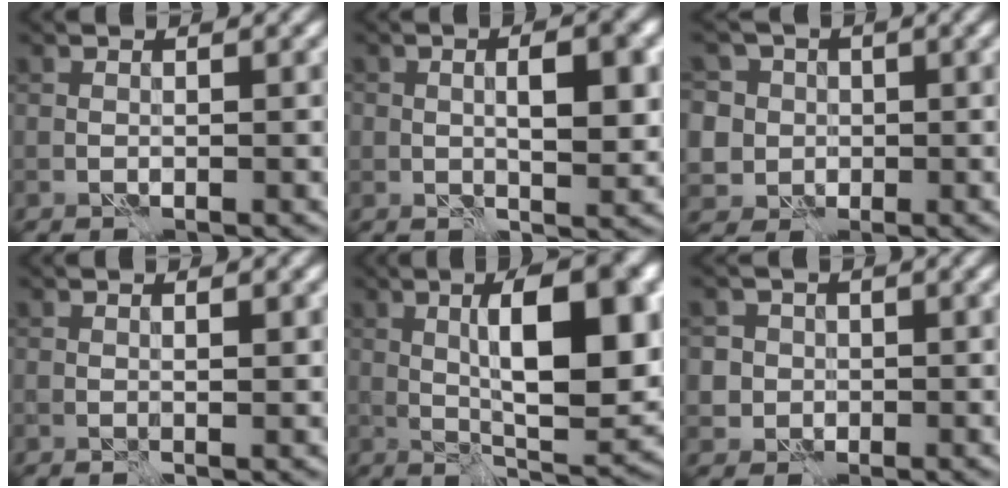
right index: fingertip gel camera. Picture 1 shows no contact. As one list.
[{"total": 4.4, "force": [0.4, 1.7, 4.0], "torque": [-0.064, 0.001, 0.007]}, {"total": 7.0, "force": [2.0, 6.3, 2.3], "torque": [-0.048, 0.025, 0.010]}, {"total": 1.0, "force": [0.2, 0.1, 1.0], "torque": [-0.015, 0.000, 0.003]}, {"total": 10.7, "force": [1.6, 3.4, 10.0], "torque": [-0.146, 0.003, 0.029]}, {"total": 3.2, "force": [0.2, 3.2, 0.7], "torque": [0.003, 0.018, -0.005]}]